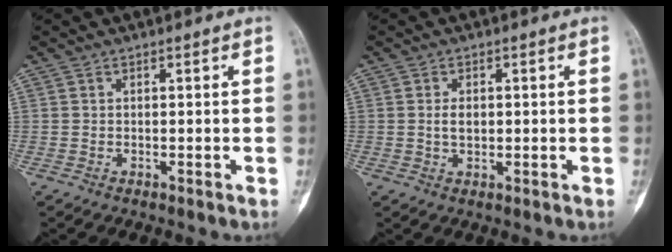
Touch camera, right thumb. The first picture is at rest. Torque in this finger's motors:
{"motor_torque": [0.55, 0.54, 0.30, -0.13, 0.10]}